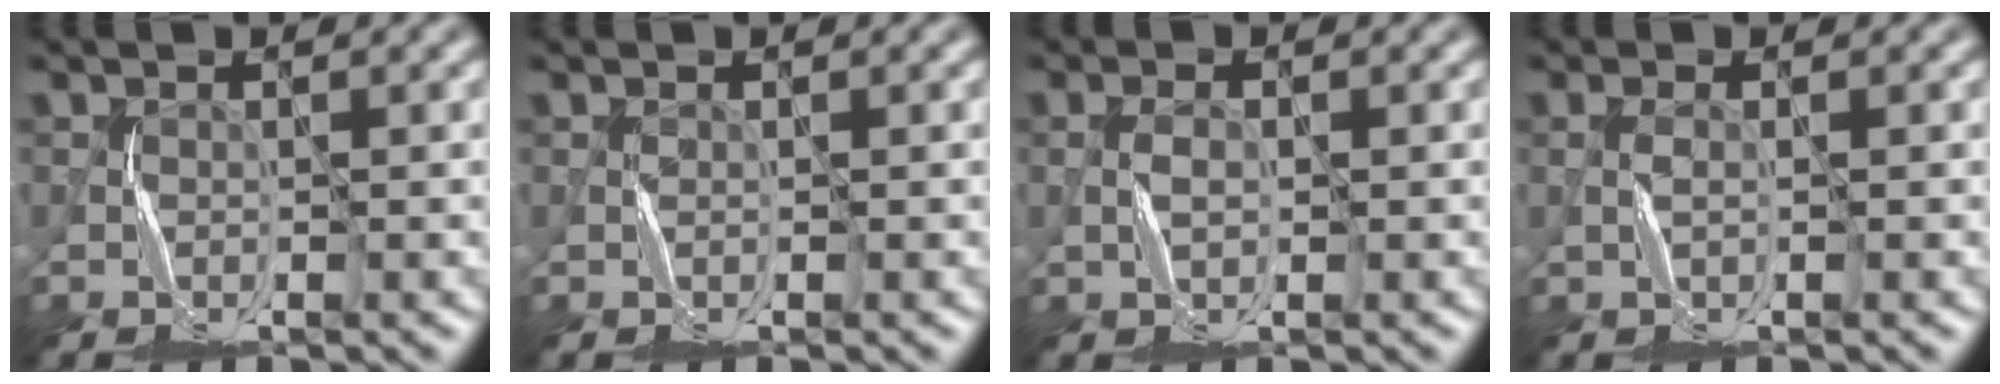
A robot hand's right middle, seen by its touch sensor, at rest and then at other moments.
{"total": 0.0}
{"total": 1.0, "force": [-0.4, 0.3, 0.8], "torque": [-0.021, 0.003, -0.008]}
{"total": 0.6, "force": [-0.4, -0.3, 0.4], "torque": [-0.012, 0.003, -0.008]}